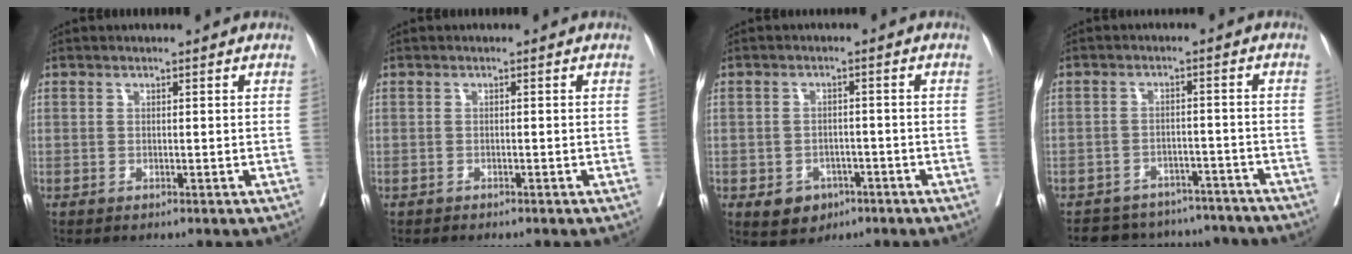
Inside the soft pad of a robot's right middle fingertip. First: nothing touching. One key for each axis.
{"total": 0.5, "fx": -0.5, "fy": -0.2, "fz": 0.2, "tx": -0.009, "ty": -0.003, "tz": -0.009}
{"total": 4.3, "fx": -2.2, "fy": 3.3, "fz": 1.8, "tx": -0.023, "ty": 0.002, "tz": -0.023}
{"total": 13.2, "fx": -12.0, "fy": 4.9, "fz": 2.4, "tx": -0.034, "ty": 0.021, "tz": -0.143}